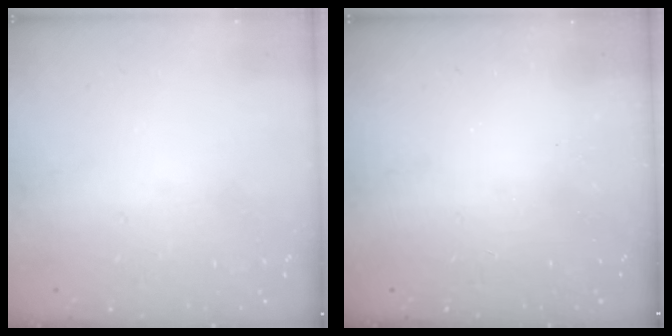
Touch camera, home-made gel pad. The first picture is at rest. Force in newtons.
{"total": 2.3, "press": 2.1, "slide": 0.8}